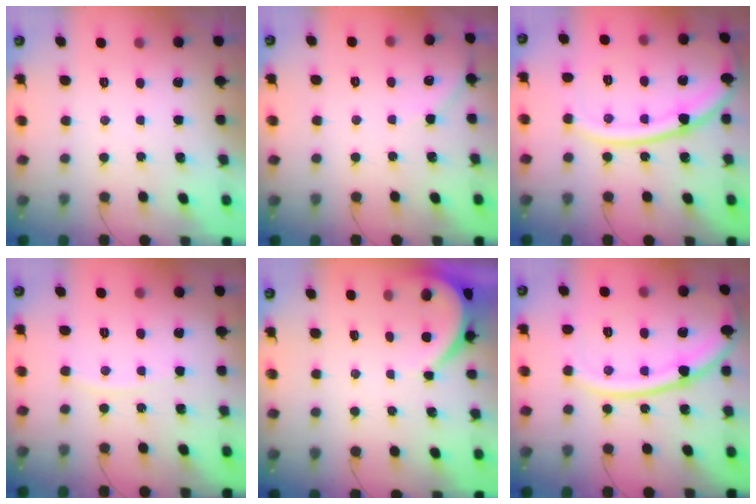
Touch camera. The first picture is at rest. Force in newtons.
{"total": 3.1, "press": 3.1, "slide": 0.5}
{"total": 18.3, "press": 18.2, "slide": 2.0}
{"total": 3.9, "press": 3.9, "slide": 0.4}
{"total": 4.0, "press": 3.9, "slide": 0.6}
{"total": 18.3, "press": 18.2, "slide": 2.0}